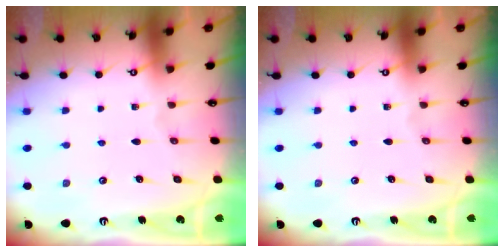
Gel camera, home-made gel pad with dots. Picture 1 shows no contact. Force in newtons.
{"total": 0.0}